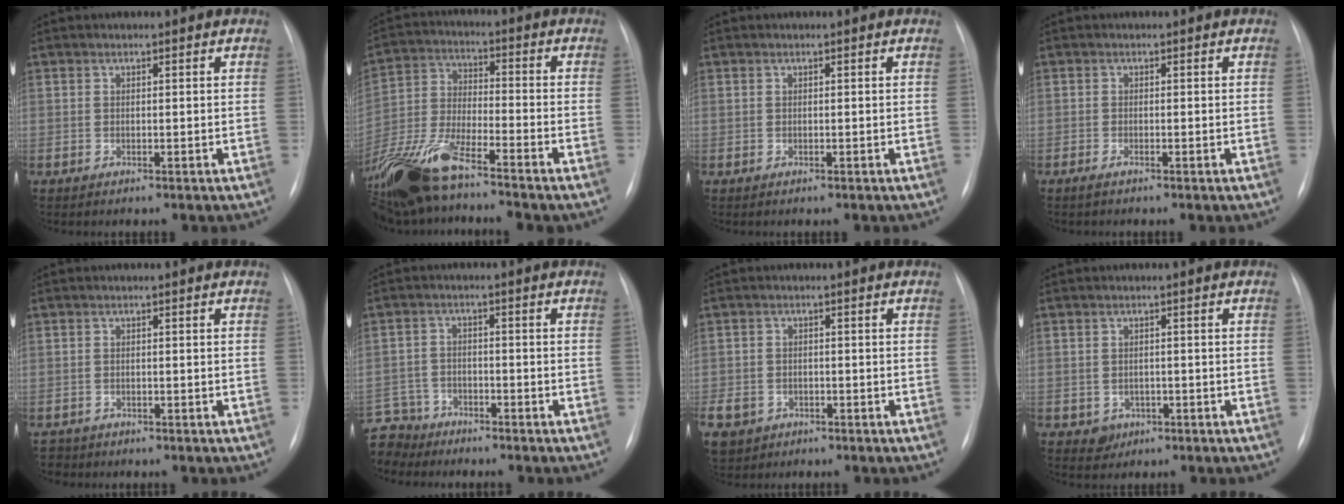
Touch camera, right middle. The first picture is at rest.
{"total": 15.0, "force": [-11.2, 2.9, 9.4], "torque": [-0.212, -0.019, -0.211]}
{"total": 0.0}
{"total": 0.7, "force": [-0.6, 0.1, 0.5], "torque": [-0.011, 0.000, -0.008]}
{"total": 4.5, "force": [-2.3, 3.7, 1.0], "torque": [-0.018, 0.001, -0.028]}
{"total": 8.1, "force": [-7.3, 3.5, 0.1], "torque": [-0.014, 0.004, -0.136]}
{"total": 10.3, "force": [-5.1, 8.3, 3.3], "torque": [-0.105, 0.000, -0.076]}
{"total": 2.5, "force": [-1.1, 2.2, 0.5], "torque": [-0.002, 0.008, -0.006]}